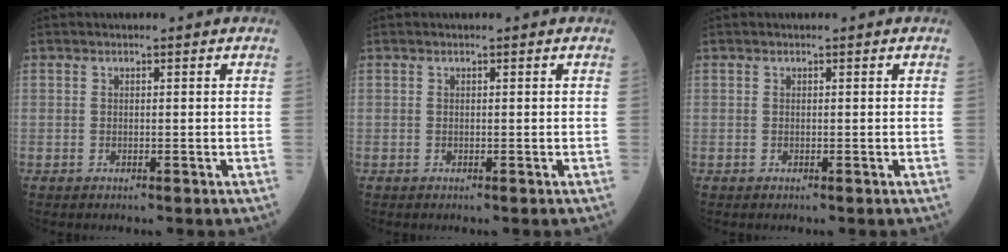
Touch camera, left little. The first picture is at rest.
{"total": 0.0}
{"total": 0.0}